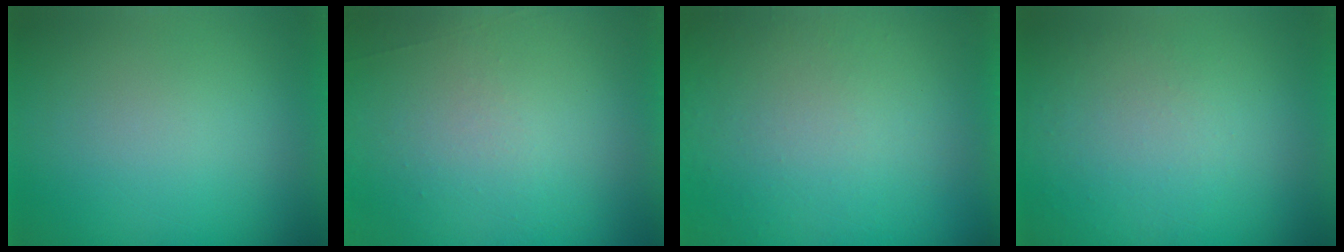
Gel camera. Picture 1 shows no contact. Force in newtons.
{"total": 6.8}
{"total": 5.0}
{"total": 1.0}